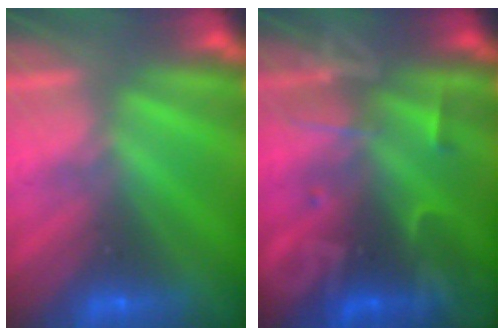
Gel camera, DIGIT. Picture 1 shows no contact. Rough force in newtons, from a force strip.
{"total": 2.4}